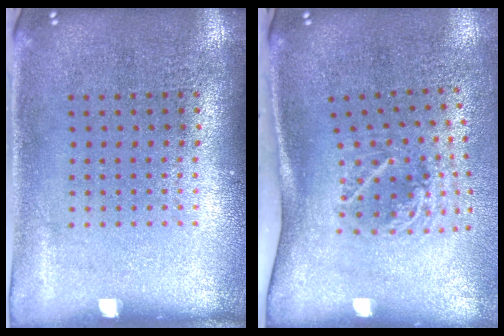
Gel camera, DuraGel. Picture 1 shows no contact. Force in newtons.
{"total": 2.0, "press": 1.2, "slide": 1.6}